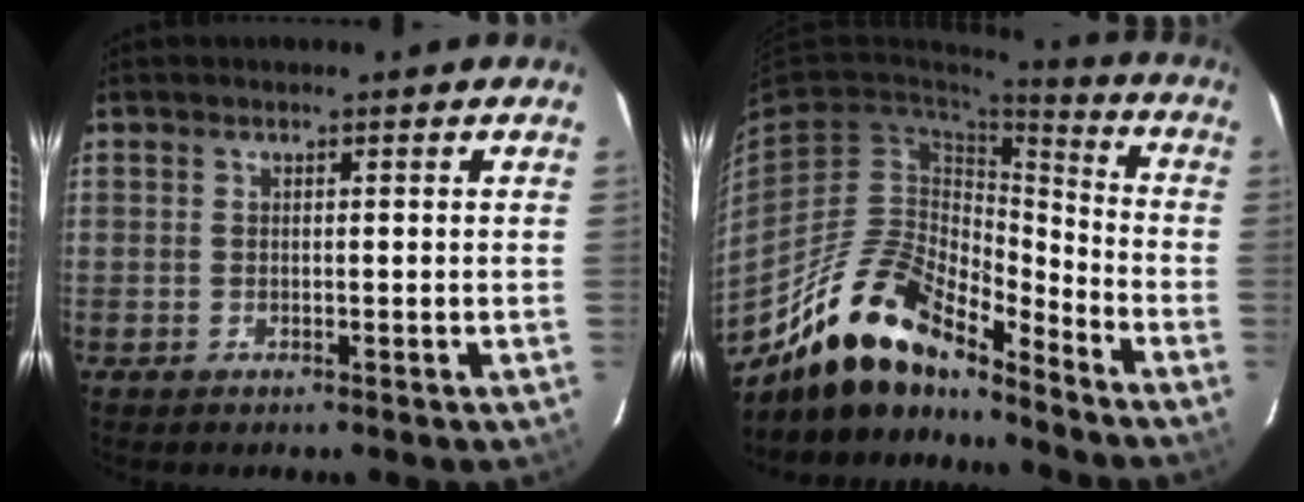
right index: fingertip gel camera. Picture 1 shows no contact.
{"total": 18.7, "force": [-14.9, 6.0, 9.6], "torque": [-0.172, 0.010, -0.275]}